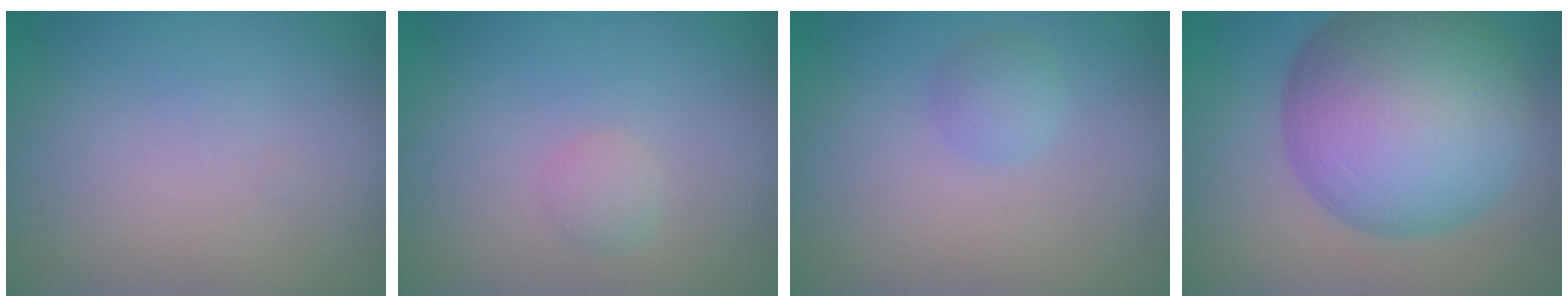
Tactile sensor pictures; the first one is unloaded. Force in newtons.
{"total": 1.1, "press": 1.1, "slide": 0.0}
{"total": 1.3, "press": 1.3, "slide": 0.0}
{"total": 15.2, "press": 15.2, "slide": 0.1}